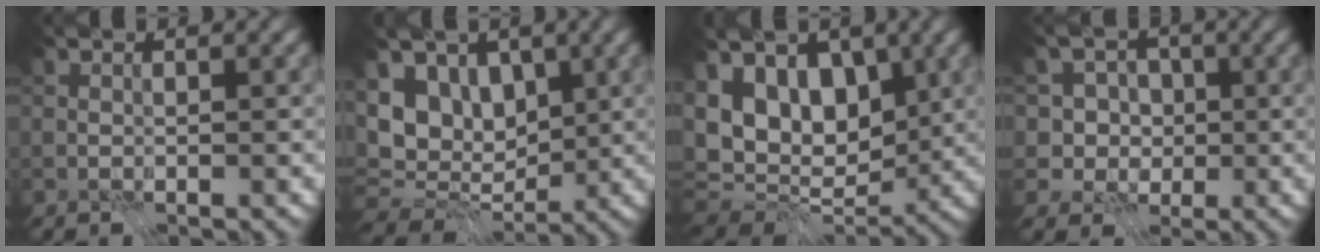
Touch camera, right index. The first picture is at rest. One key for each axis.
{"total": 6.9, "fx": 1.6, "fy": 4.7, "fz": 4.8, "tx": -0.074, "ty": 0.000, "tz": 0.012}
{"total": 10.7, "fx": 2.8, "fy": 7.0, "fz": 7.7, "tx": -0.136, "ty": 0.016, "tz": 0.035}
{"total": 4.6, "fx": 0.6, "fy": 4.3, "fz": 1.4, "tx": -0.005, "ty": 0.005, "tz": -0.003}